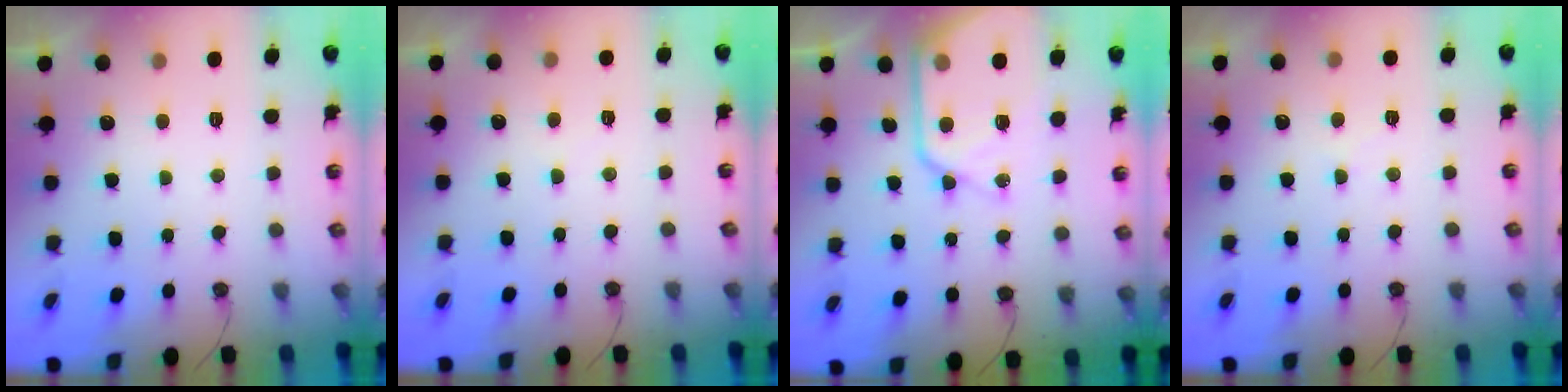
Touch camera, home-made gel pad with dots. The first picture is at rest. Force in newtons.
{"total": 1.7, "press": 1.6, "slide": 0.4}
{"total": 14.9, "press": 14.8, "slide": 1.5}
{"total": 5.0, "press": 4.9, "slide": 0.8}